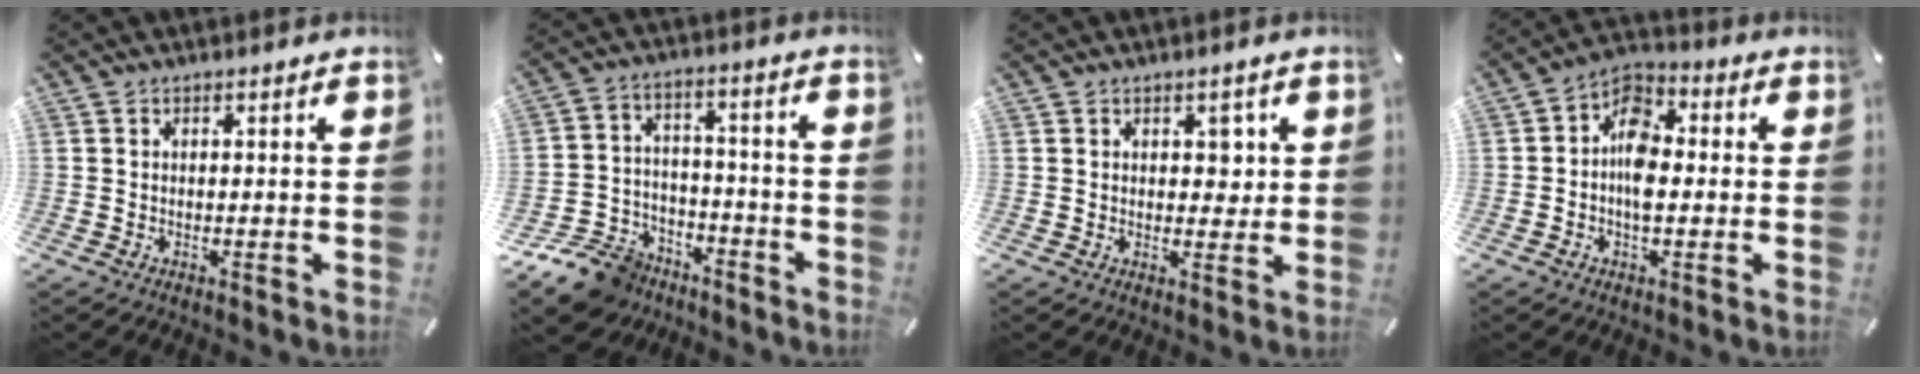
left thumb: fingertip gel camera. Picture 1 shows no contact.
{"total": 12.8, "force": [-9.5, 7.8, 3.8], "torque": [-0.067, 0.064, -0.169]}
{"total": 4.1, "force": [1.1, 3.0, 2.6], "torque": [-0.015, -0.009, 0.009]}
{"total": 8.2, "force": [-1.4, 5.2, 6.2], "torque": [-0.119, 0.013, -0.027]}